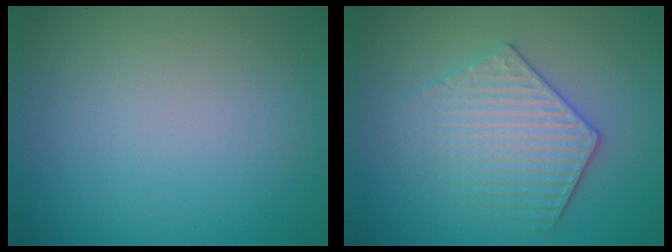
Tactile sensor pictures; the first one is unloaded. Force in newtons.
{"total": 3.6, "press": 3.6, "slide": 0.7}